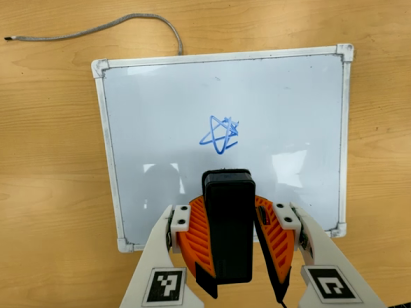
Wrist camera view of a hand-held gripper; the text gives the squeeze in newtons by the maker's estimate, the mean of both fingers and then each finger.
{"total": 9.6, "left": 9.3, "right": 9.8}